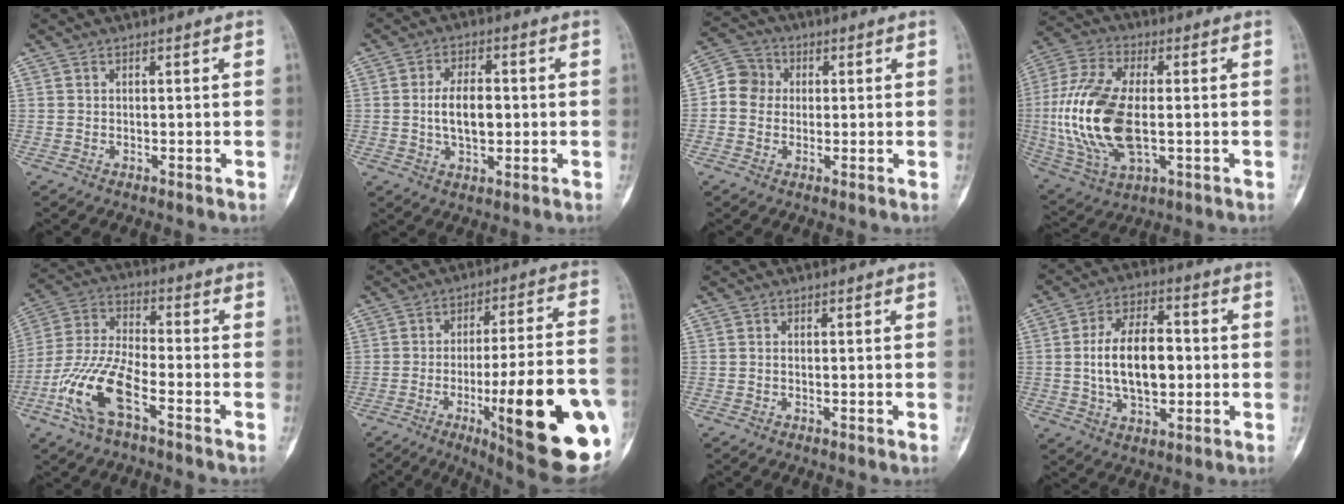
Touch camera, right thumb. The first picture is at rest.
{"total": 7.7, "force": [-0.1, 4.3, 6.4], "torque": [-0.104, 0.004, -0.002]}
{"total": 6.7, "force": [0.3, 6.2, 2.4], "torque": [-0.022, 0.017, -0.009]}
{"total": 20.1, "force": [-1.3, 10.3, 17.2], "torque": [-0.372, -0.002, -0.017]}
{"total": 13.3, "force": [-6.1, 4.9, 10.8], "torque": [-0.231, 0.030, -0.121]}
{"total": 26.5, "force": [-8.3, 5.4, 24.5], "torque": [-0.301, 0.004, -0.109]}
{"total": 0.0}
{"total": 14.0, "force": [-0.2, 8.0, 11.5], "torque": [-0.183, 0.016, -0.004]}